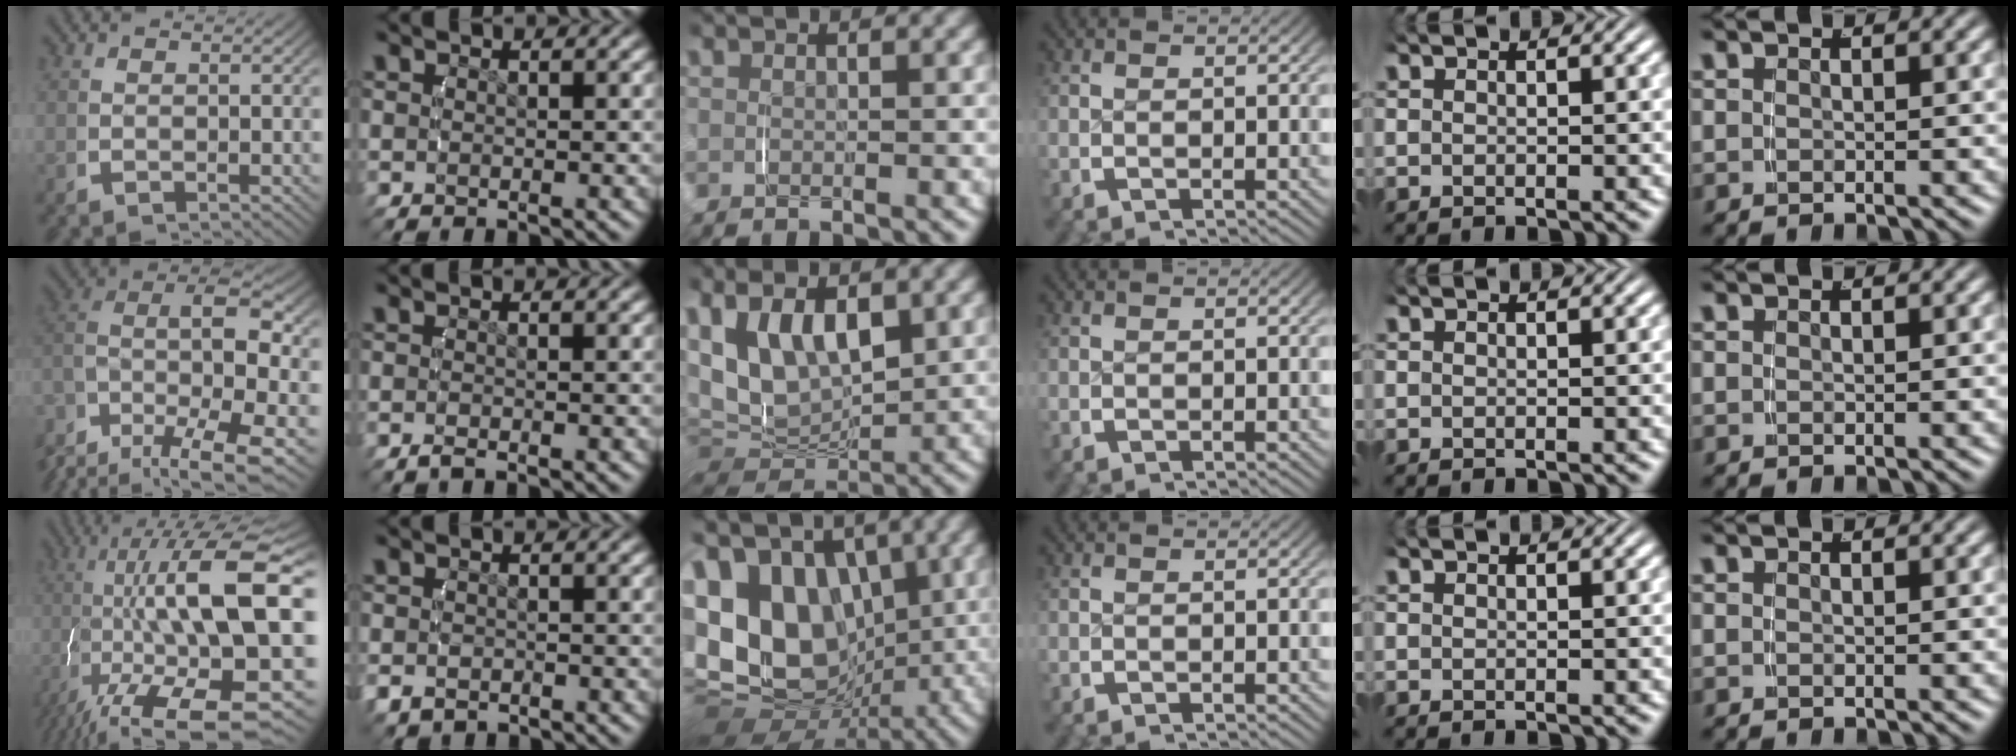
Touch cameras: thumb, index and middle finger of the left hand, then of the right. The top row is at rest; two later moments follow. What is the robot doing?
{"motion": "lift_and_place", "object": "backpack"}